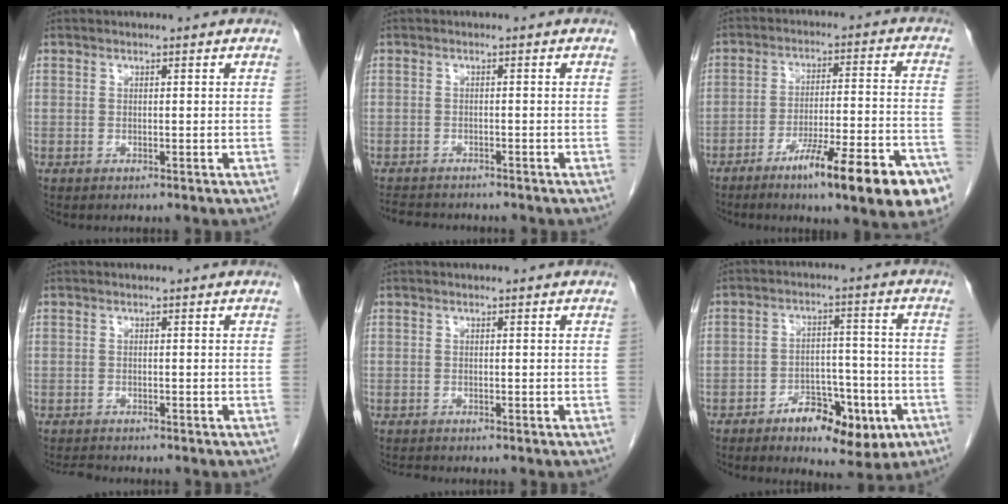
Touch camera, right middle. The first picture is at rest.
{"total": 5.6, "force": [-5.2, 1.3, 1.6], "torque": [-0.028, -0.009, -0.077]}
{"total": 17.8, "force": [-10.7, 1.6, 14.2], "torque": [-0.150, 0.004, -0.157]}
{"total": 1.9, "force": [-1.9, 0.3, 0.4], "torque": [-0.015, -0.011, -0.028]}
{"total": 0.8, "force": [-0.8, -0.1, 0.1], "torque": [-0.012, -0.007, -0.012]}
{"total": 10.3, "force": [-5.3, 4.7, 7.4], "torque": [-0.104, 0.012, -0.072]}